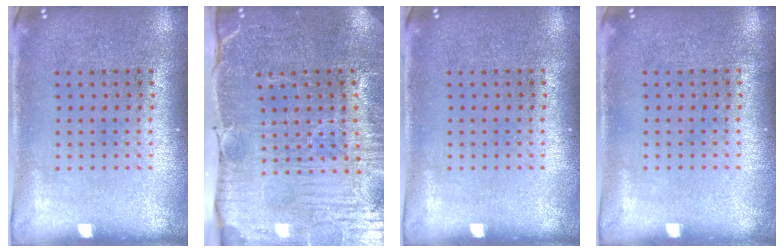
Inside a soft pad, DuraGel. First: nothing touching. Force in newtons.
{"total": 3.9, "press": 3.8, "slide": 0.8}
{"total": 0.0}
{"total": 0.0}